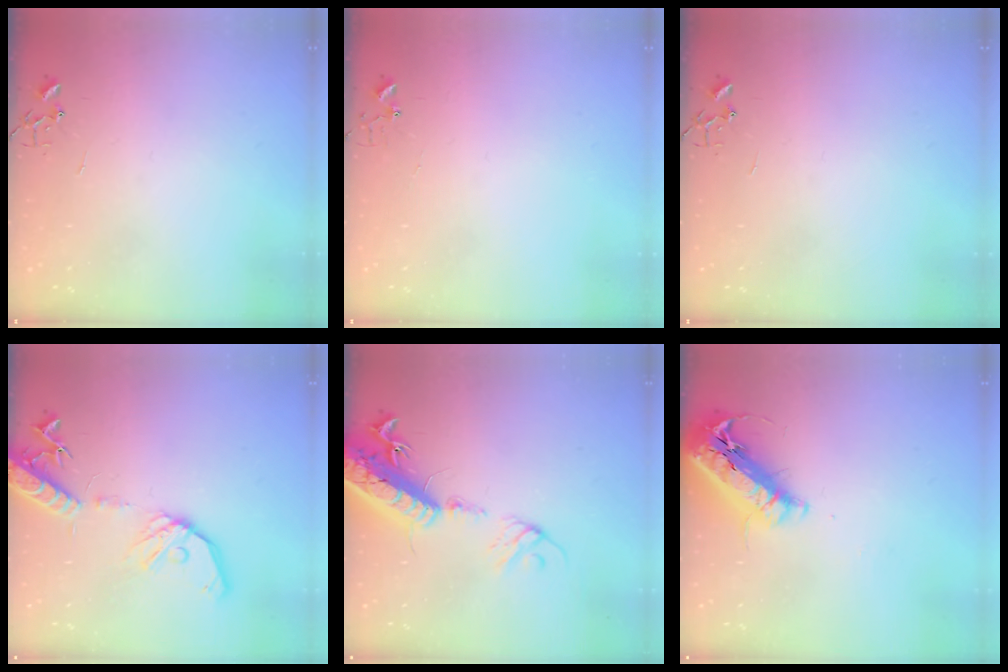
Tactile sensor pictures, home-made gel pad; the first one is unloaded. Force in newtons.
{"total": 3.9, "press": 3.9, "slide": 0.3}
{"total": 0.0}
{"total": 16.3, "press": 16.0, "slide": 3.2}
{"total": 22.7, "press": 22.1, "slide": 4.9}
{"total": 21.2, "press": 20.8, "slide": 4.0}